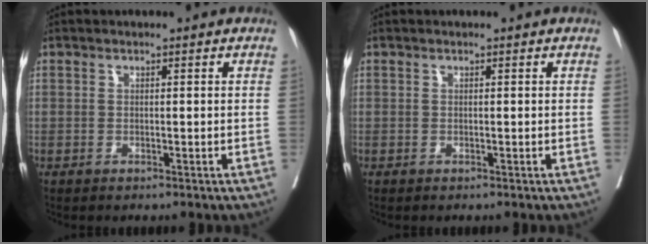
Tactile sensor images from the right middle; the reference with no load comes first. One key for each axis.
{"total": 0.0}